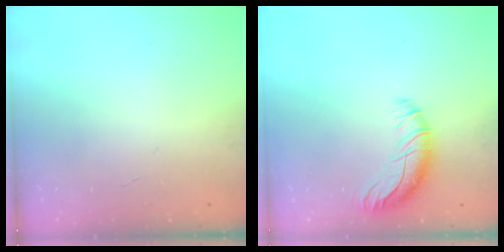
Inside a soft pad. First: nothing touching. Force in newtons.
{"total": 11.2, "press": 10.9, "slide": 2.5}